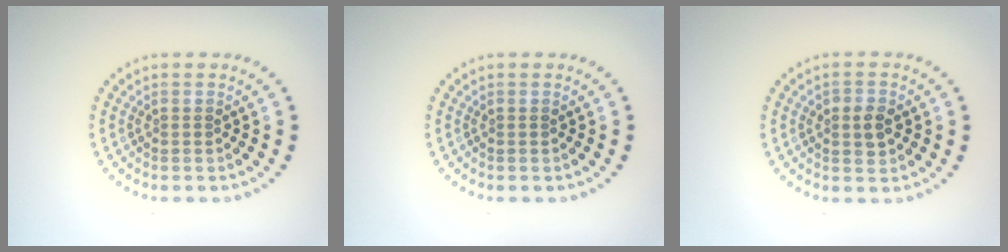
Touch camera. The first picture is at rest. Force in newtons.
{"total": 0.0}
{"total": 2.0, "press": 2.0, "slide": 0.2}